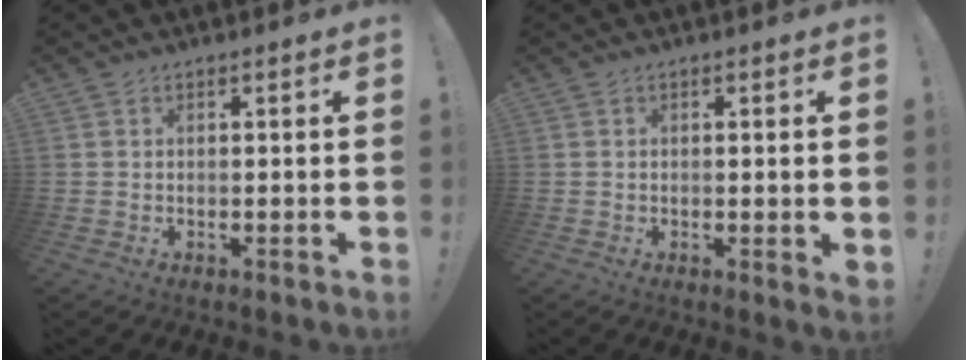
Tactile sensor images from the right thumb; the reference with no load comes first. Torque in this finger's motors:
{"motor_torque": [-0.22, -0.52, 0.12, 0.07, 0.00]}